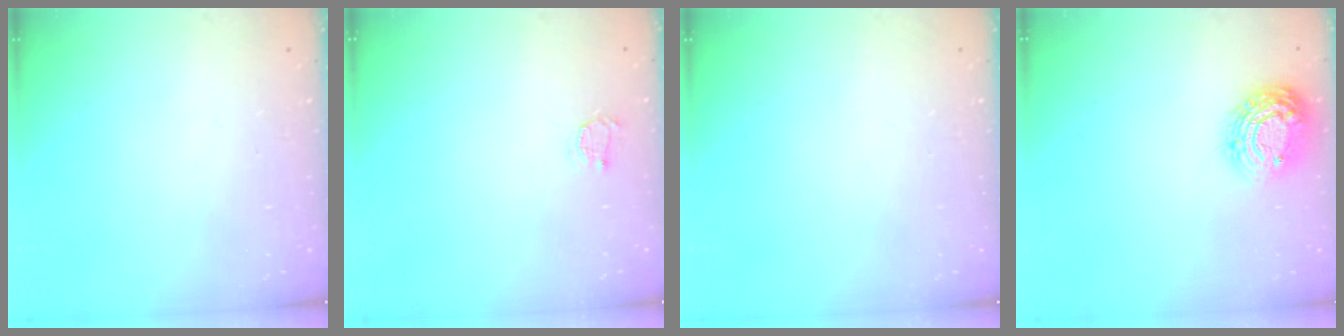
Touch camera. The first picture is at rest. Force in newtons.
{"total": 2.5, "press": 2.5, "slide": 0.3}
{"total": 0.0}
{"total": 11.9, "press": 11.9, "slide": 0.8}